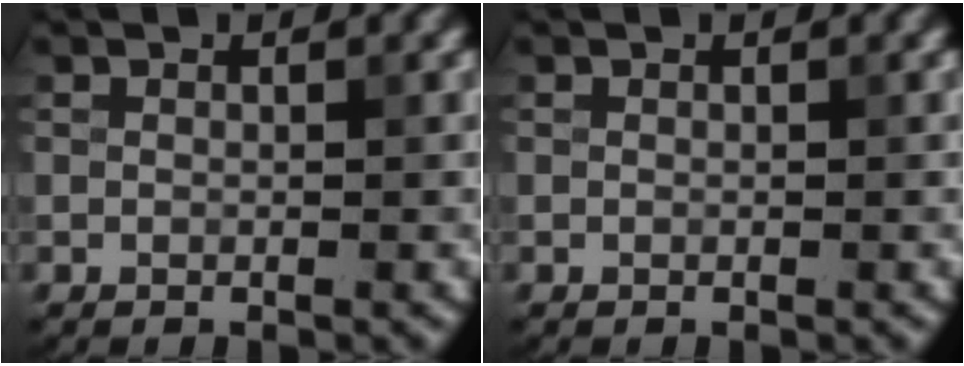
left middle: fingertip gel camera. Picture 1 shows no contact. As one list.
[{"total": 0.0}]